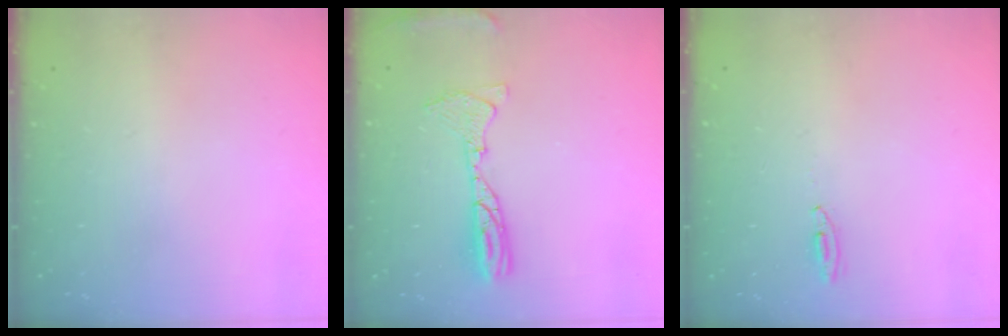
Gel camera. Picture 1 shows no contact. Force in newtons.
{"total": 10.6, "press": 10.4, "slide": 2.2}
{"total": 2.7, "press": 2.5, "slide": 1.0}